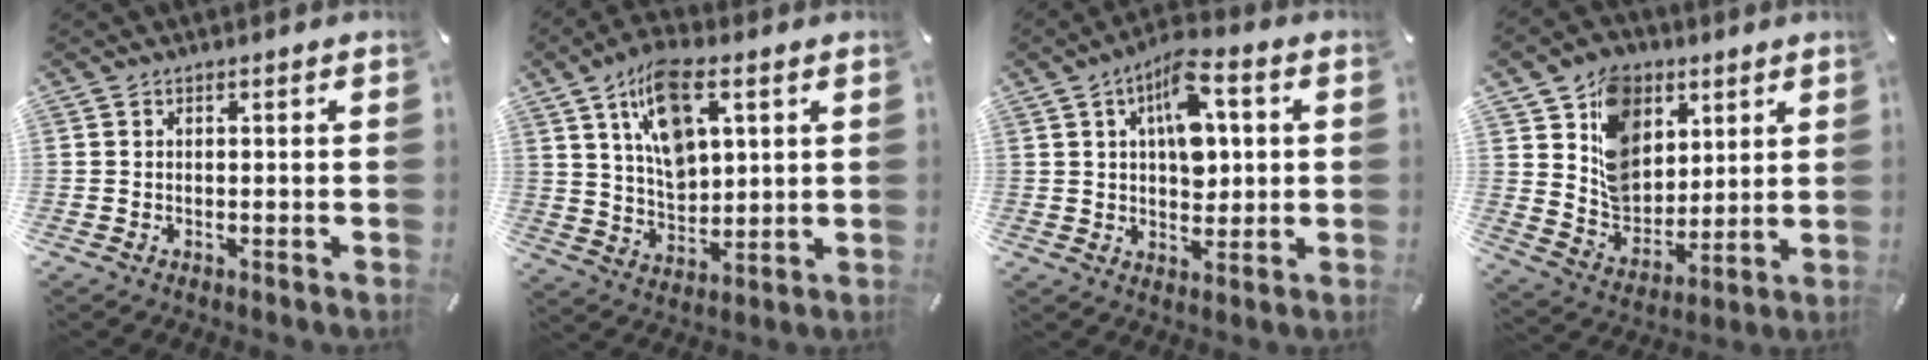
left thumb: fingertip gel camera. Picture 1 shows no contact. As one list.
[{"total": 12.7, "force": [6.0, 7.2, 8.6], "torque": [-0.140, -0.011, 0.108]}, {"total": 11.6, "force": [3.5, 6.9, 8.6], "torque": [-0.112, -0.008, 0.059]}, {"total": 13.5, "force": [5.7, 11.1, 5.2], "torque": [-0.096, -0.031, 0.117]}]